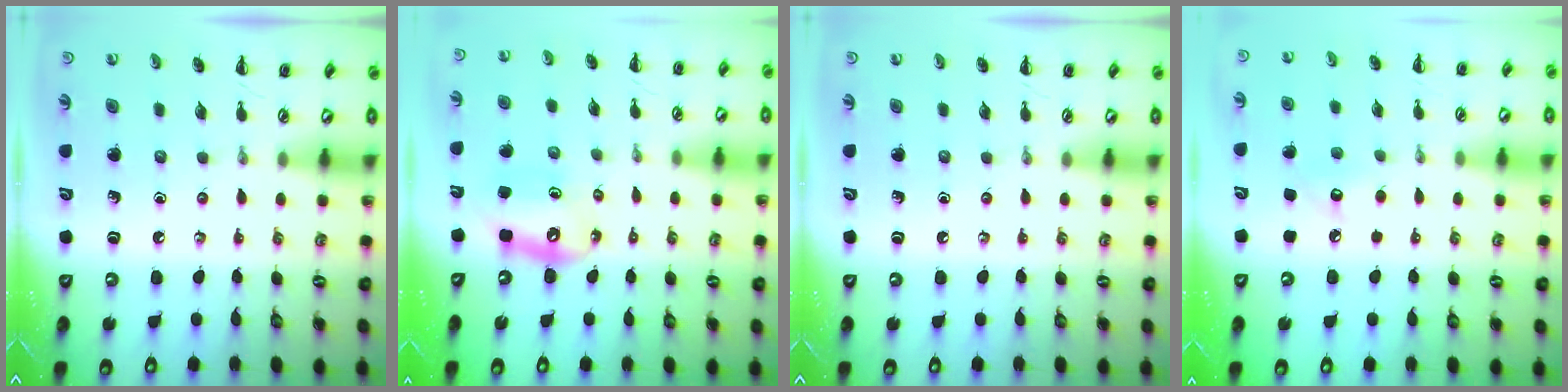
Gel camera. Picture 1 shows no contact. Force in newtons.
{"total": 10.0, "press": 9.7, "slide": 2.5}
{"total": 0.0}
{"total": 5.9, "press": 5.7, "slide": 1.4}